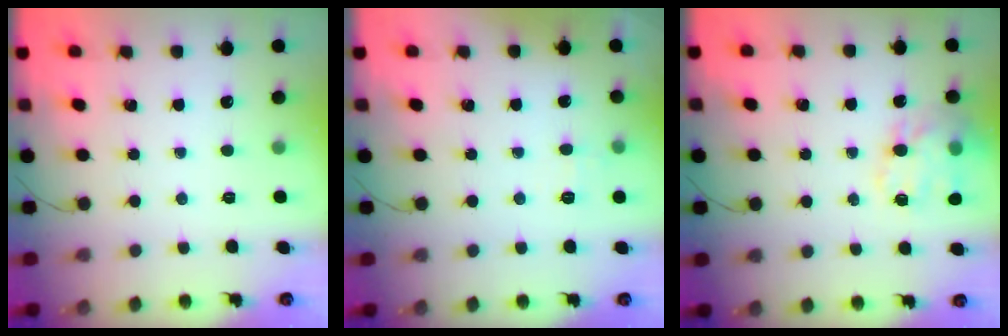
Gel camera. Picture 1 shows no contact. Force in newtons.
{"total": 3.3, "press": 3.0, "slide": 1.4}
{"total": 17.1, "press": 16.9, "slide": 2.7}